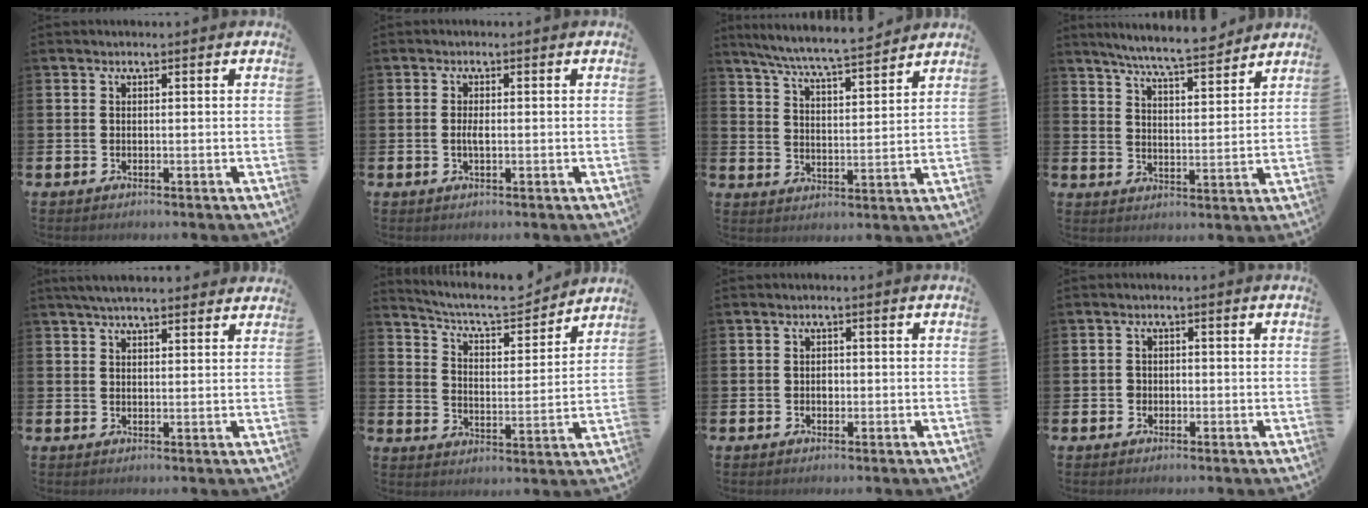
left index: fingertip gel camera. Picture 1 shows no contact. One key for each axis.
{"total": 1.6, "fx": -0.2, "fy": 0.6, "fz": 1.5, "tx": -0.024, "ty": 0.000, "tz": -0.005}
{"total": 7.1, "fx": 6.8, "fy": -0.1, "fz": 2.1, "tx": -0.063, "ty": -0.044, "tz": 0.118}
{"total": 7.3, "fx": 7.0, "fy": 0.2, "fz": 2.3, "tx": -0.057, "ty": -0.043, "tz": 0.122}
{"total": 4.1, "fx": 3.7, "fy": 0.8, "fz": 1.5, "tx": -0.030, "ty": -0.009, "tz": 0.067}
{"total": 7.2, "fx": 6.8, "fy": 1.3, "fz": 2.1, "tx": -0.061, "ty": -0.051, "tz": 0.113}
{"total": 1.1, "fx": 0.0, "fy": 0.9, "fz": 0.7, "tx": -0.002, "ty": 0.002, "tz": -0.004}
{"total": 1.5, "fx": -0.4, "fy": 1.3, "fz": 0.5, "tx": 0.000, "ty": 0.001, "tz": -0.013}